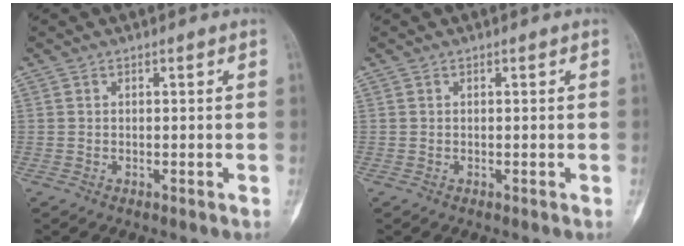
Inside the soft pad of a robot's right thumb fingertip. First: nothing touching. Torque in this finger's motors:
{"motor_torque": [0.00, 0.00, 0.09, -0.08, 0.00]}